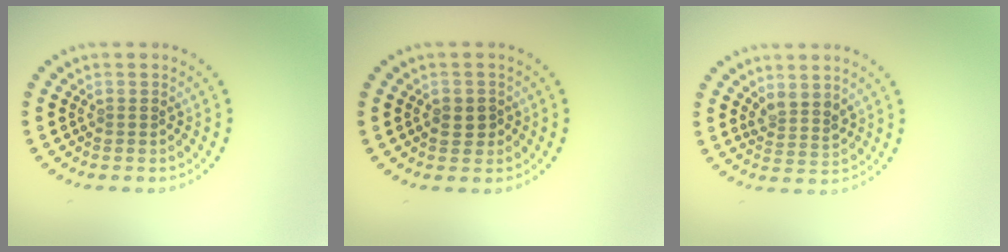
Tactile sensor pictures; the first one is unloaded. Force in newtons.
{"total": 1.9, "press": 1.8, "slide": 0.4}
{"total": 2.1, "press": 1.7, "slide": 1.3}